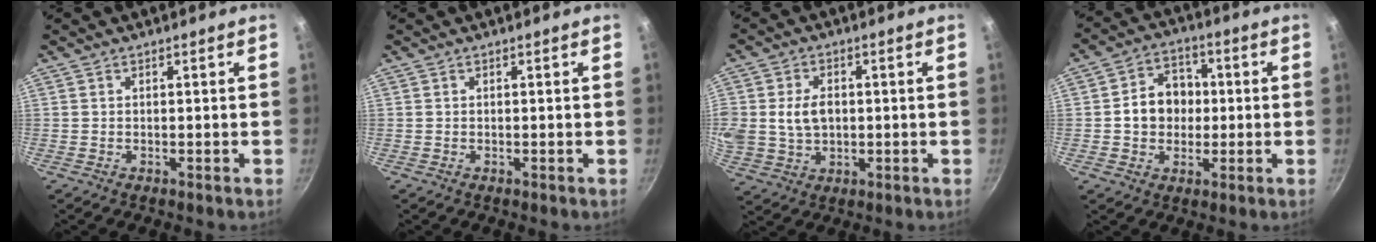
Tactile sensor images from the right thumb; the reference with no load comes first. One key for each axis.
{"total": 0.0}
{"total": 12.4, "fx": 1.0, "fy": 9.8, "fz": 7.5, "tx": -0.158, "ty": 0.018, "tz": 0.024}
{"total": 9.6, "fx": 0.1, "fy": 7.9, "fz": 5.3, "tx": -0.052, "ty": 0.016, "tz": -0.009}